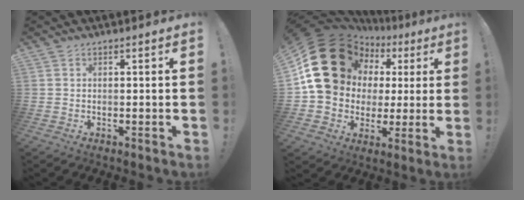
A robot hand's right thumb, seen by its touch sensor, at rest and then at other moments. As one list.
[{"total": 23.2, "force": [7.8, 17.7, 12.9], "torque": [-0.201, -0.044, 0.189]}]